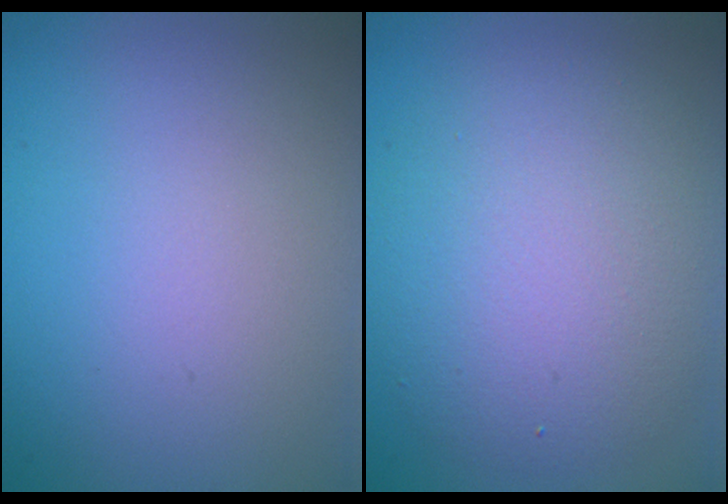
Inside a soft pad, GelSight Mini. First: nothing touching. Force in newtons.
{"total": 6.5, "press": 6.5, "slide": 0.5}